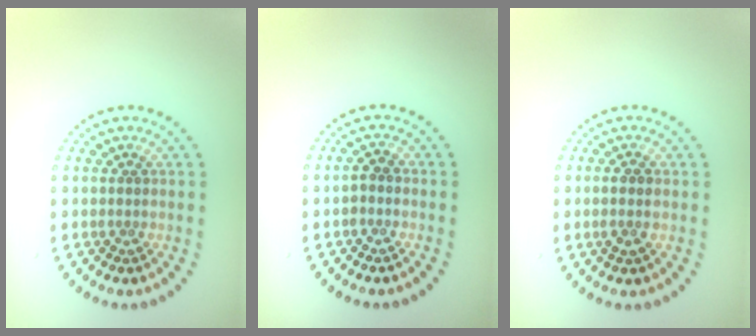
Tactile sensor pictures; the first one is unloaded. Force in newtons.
{"total": 1.1, "press": 1.0, "slide": 0.3}
{"total": 1.7, "press": 1.6, "slide": 0.6}